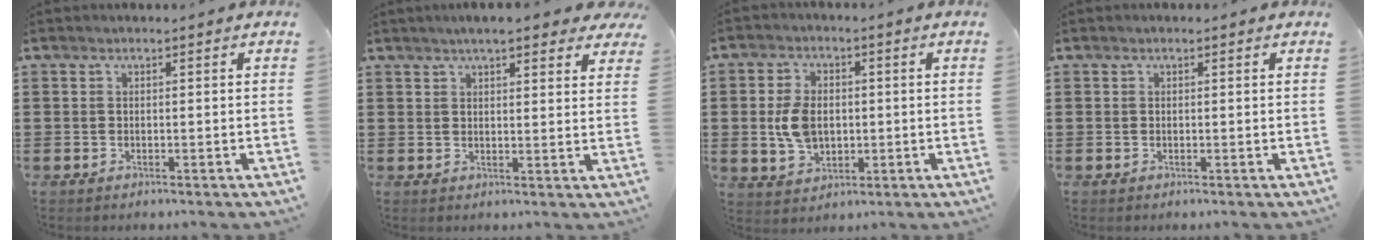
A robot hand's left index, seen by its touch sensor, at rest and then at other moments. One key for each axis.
{"total": 4.8, "fx": 4.0, "fy": 0.7, "fz": 2.6, "tx": -0.054, "ty": -0.003, "tz": 0.070}
{"total": 6.4, "fx": 0.0, "fy": 4.5, "fz": 4.6, "tx": -0.115, "ty": 0.007, "tz": -0.007}
{"total": 0.0}